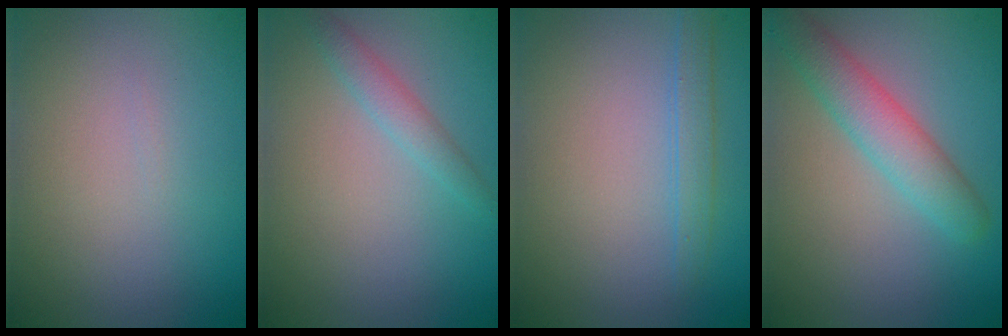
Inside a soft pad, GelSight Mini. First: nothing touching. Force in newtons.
{"total": 1.7, "press": 1.7, "slide": 0.1}
{"total": 1.5, "press": 1.5, "slide": 0.2}
{"total": 3.9, "press": 3.9, "slide": 0.2}